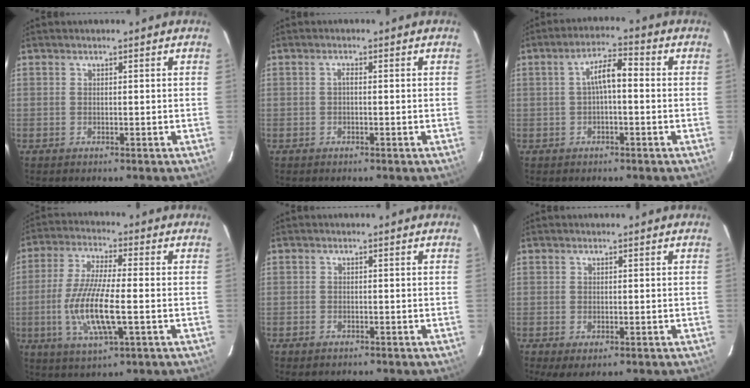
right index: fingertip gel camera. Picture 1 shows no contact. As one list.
[{"total": 0.8, "force": [-0.2, 0.3, 0.7], "torque": [-0.013, 0.006, -0.005]}, {"total": 5.1, "force": [-0.2, 1.6, 4.8], "torque": [-0.088, 0.017, -0.002]}, {"total": 12.9, "force": [-2.8, 2.7, 12.3], "torque": [-0.250, -0.013, -0.054]}, {"total": 1.2, "force": [-0.9, 0.8, 0.4], "torque": [-0.009, 0.000, -0.015]}, {"total": 2.4, "force": [-0.7, 1.4, 1.9], "torque": [-0.037, -0.011, -0.007]}]